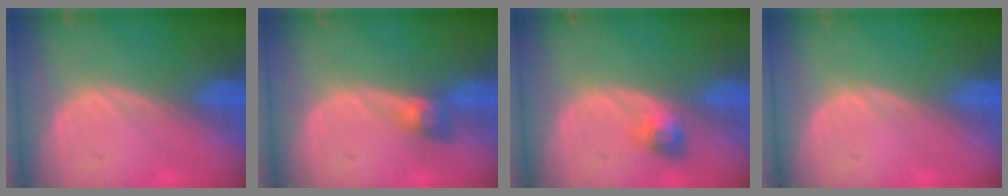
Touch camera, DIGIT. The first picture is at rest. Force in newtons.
{"total": 3.1, "press": 2.7, "slide": 1.4}
{"total": 3.0, "press": 2.7, "slide": 1.3}
{"total": 0.0}